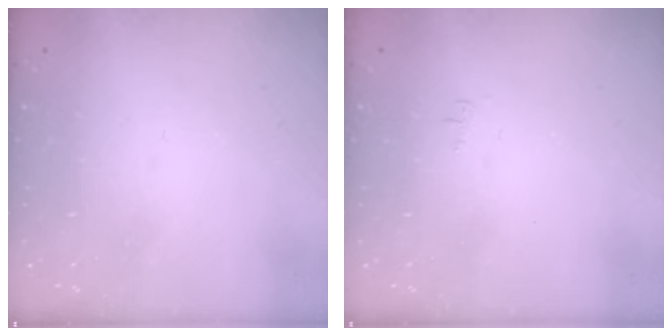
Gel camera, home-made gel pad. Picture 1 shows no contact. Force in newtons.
{"total": 3.3, "press": 3.3, "slide": 0.5}